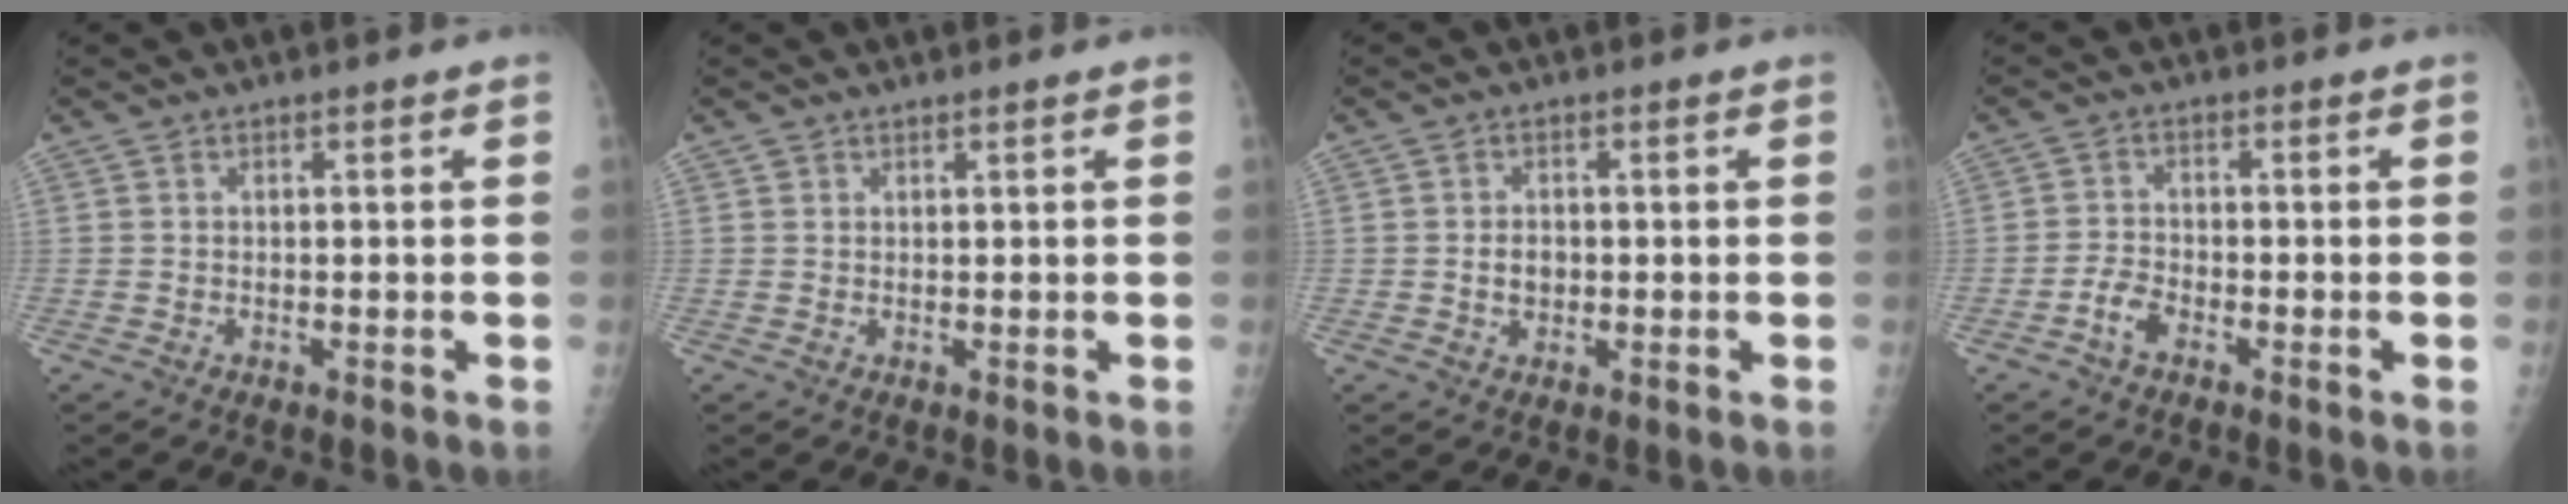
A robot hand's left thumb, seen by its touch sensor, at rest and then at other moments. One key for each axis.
{"total": 0.5, "fx": 0.5, "fy": 0.1, "fz": -0.1, "tx": 0.006, "ty": -0.002, "tz": 0.010}
{"total": 2.5, "fx": -0.3, "fy": 2.0, "fz": 1.4, "tx": -0.015, "ty": 0.003, "tz": -0.004}
{"total": 3.1, "fx": -2.1, "fy": 1.5, "fz": 1.6, "tx": -0.033, "ty": 0.012, "tz": -0.041}